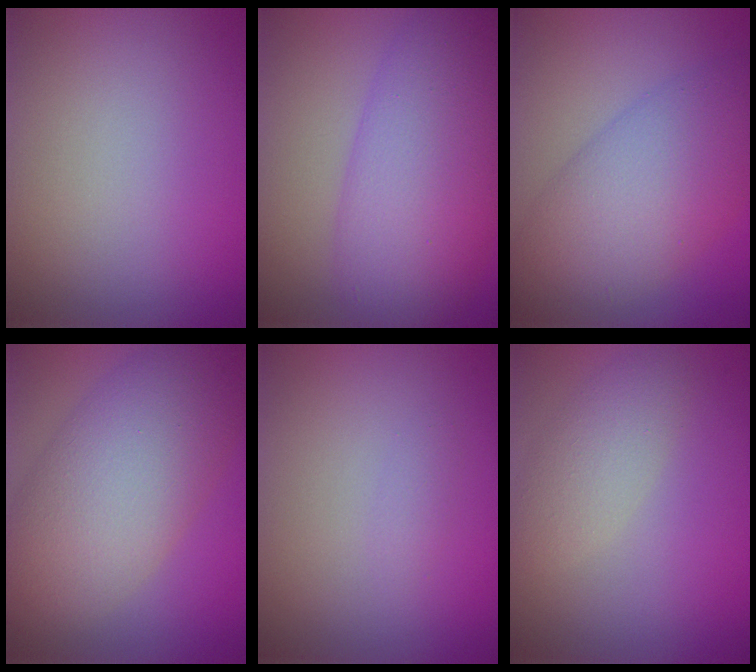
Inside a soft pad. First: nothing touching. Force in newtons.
{"total": 9.7, "press": 9.7, "slide": 0.1}
{"total": 8.2, "press": 8.2, "slide": 0.2}
{"total": 9.6, "press": 9.5, "slide": 0.3}
{"total": 0.6, "press": 0.6, "slide": 0.0}
{"total": 2.8, "press": 2.8, "slide": 0.1}